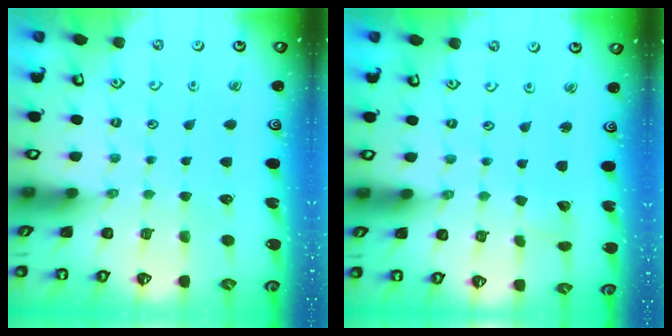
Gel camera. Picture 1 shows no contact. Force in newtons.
{"total": 2.8, "press": 2.8, "slide": 0.1}